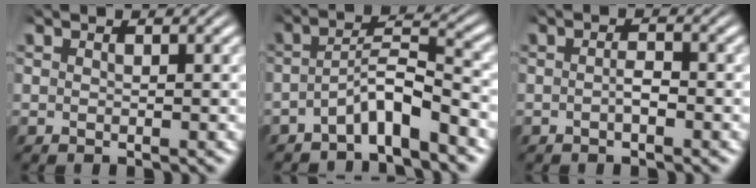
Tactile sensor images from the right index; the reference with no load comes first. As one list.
[{"total": 4.8, "force": [-3.1, 1.8, 3.1], "torque": [-0.057, -0.010, -0.049]}, {"total": 1.2, "force": [-0.7, 0.3, 0.9], "torque": [-0.019, -0.005, -0.012]}]